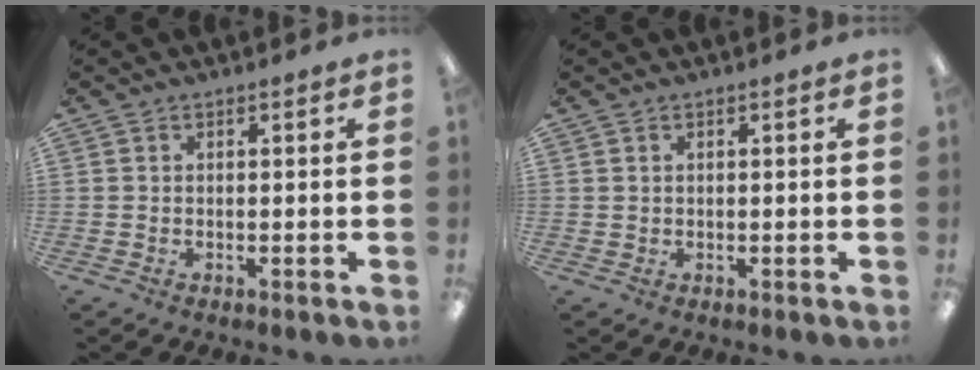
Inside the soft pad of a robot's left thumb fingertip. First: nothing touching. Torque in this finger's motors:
{"motor_torque": [0.02, 0.05, -0.24, 0.01, 0.00]}